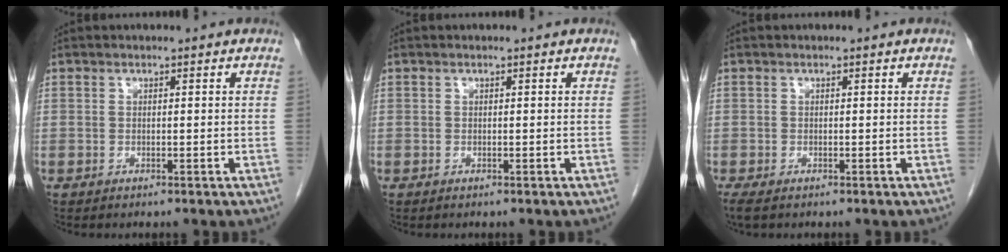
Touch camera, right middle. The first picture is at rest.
{"total": 0.0}
{"total": 2.1, "force": [-1.5, 0.7, 1.2], "torque": [-0.022, -0.008, -0.024]}